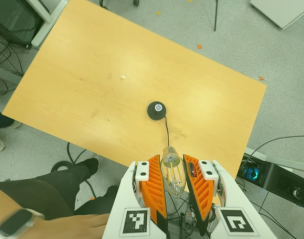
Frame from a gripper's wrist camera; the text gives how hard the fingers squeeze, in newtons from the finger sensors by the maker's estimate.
{"total": 12.4, "left": 12.9, "right": 11.8}